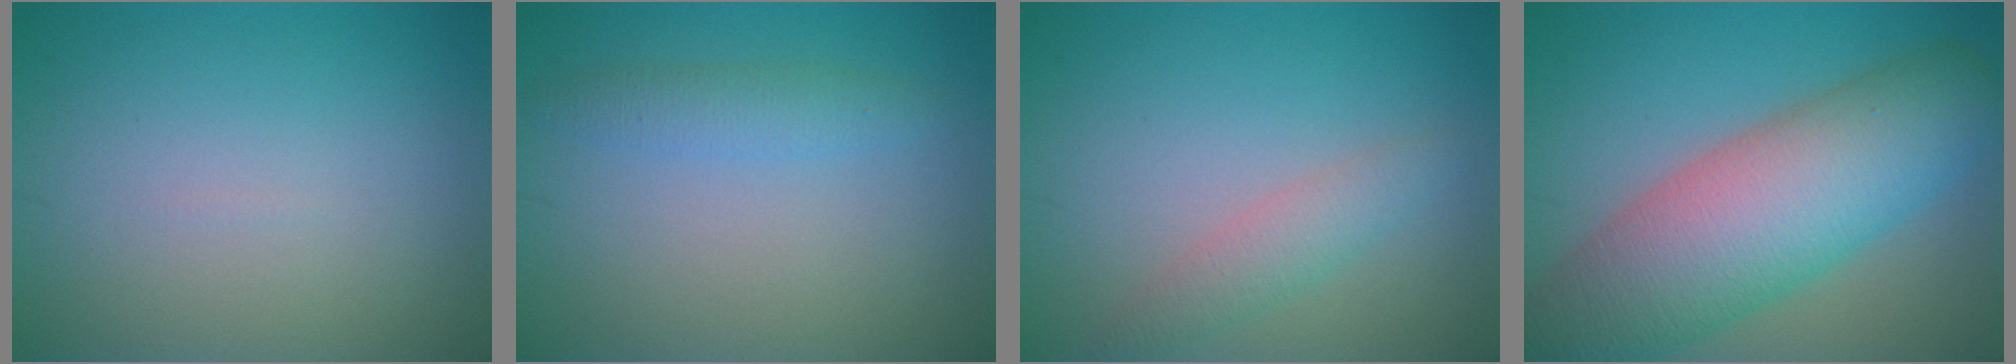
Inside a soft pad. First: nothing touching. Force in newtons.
{"total": 2.0, "press": 2.0, "slide": 0.1}
{"total": 2.2, "press": 2.2, "slide": 0.1}
{"total": 11.6, "press": 11.6, "slide": 0.3}